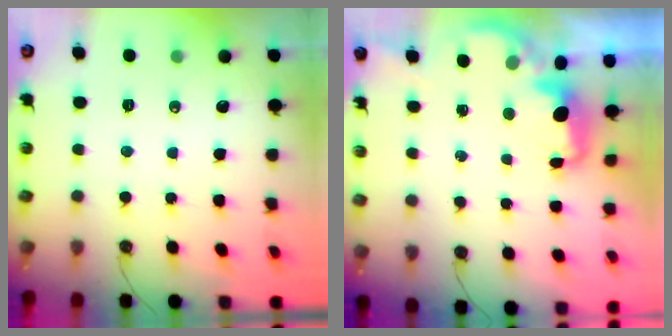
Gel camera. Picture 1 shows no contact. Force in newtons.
{"total": 2.1, "press": 2.0, "slide": 0.6}